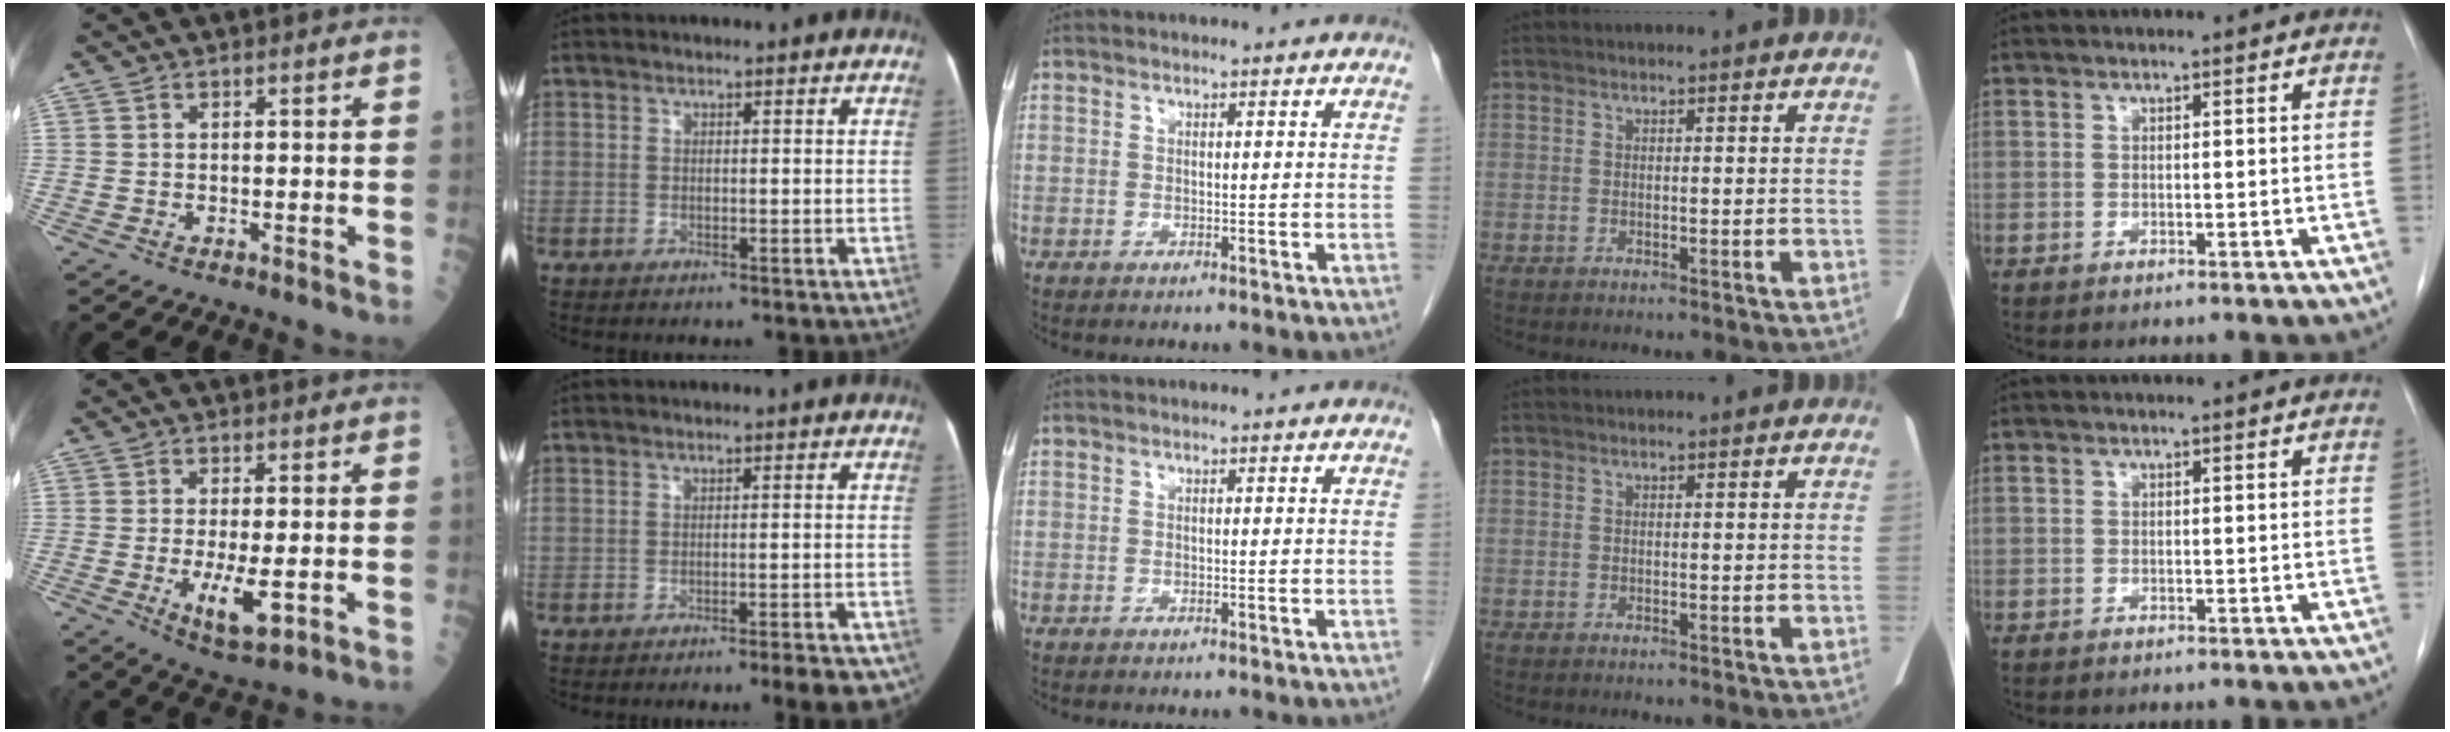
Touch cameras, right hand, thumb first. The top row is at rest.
{"thumb": {"total": 7.5, "force": [-1.5, 2.3, 7.0], "torque": [-0.122, -0.017, -0.018]}, "index": {"total": 7.3, "force": [-5.7, 1.2, 4.4], "torque": [-0.035, 0.010, -0.074]}}